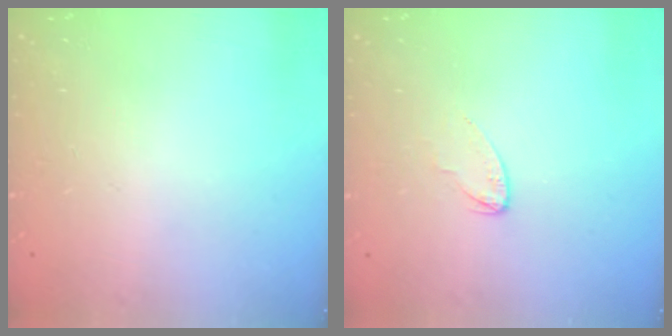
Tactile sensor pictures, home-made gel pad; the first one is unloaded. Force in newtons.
{"total": 2.1, "press": 2.1, "slide": 0.2}